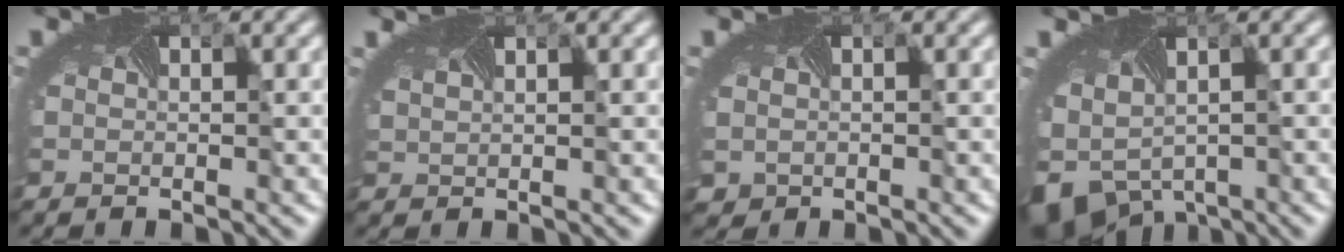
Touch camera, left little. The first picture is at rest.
{"total": 1.7, "force": [1.4, 0.5, 0.9], "torque": [-0.031, -0.001, 0.023]}
{"total": 1.2, "force": [-0.4, 1.1, 0.2], "torque": [-0.015, -0.009, 0.011]}
{"total": 5.3, "force": [-3.3, 3.3, 2.5], "torque": [-0.063, -0.043, -0.049]}